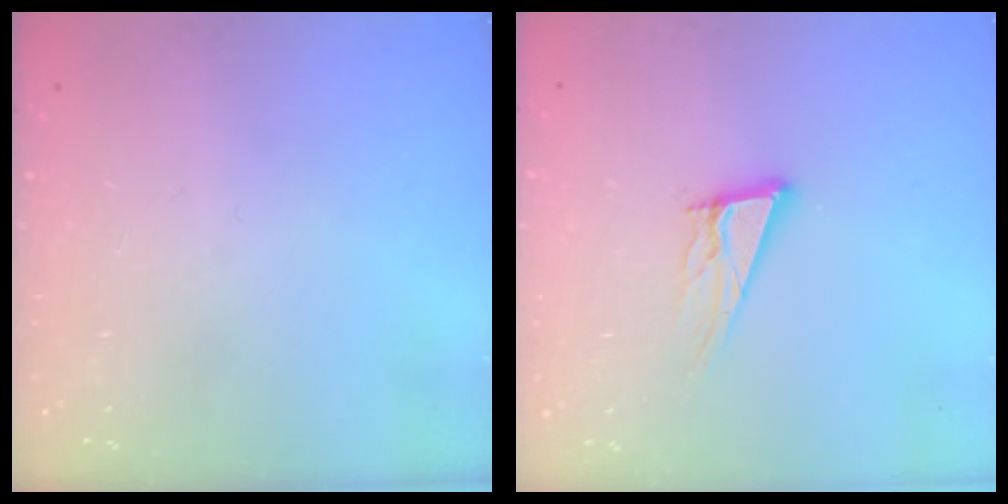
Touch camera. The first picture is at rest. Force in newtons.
{"total": 11.5, "press": 11.2, "slide": 2.6}